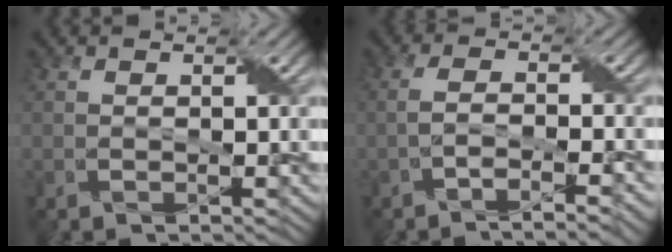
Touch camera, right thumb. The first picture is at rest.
{"total": 4.5, "force": [-2.8, 0.8, 3.5], "torque": [-0.056, 0.002, -0.057]}